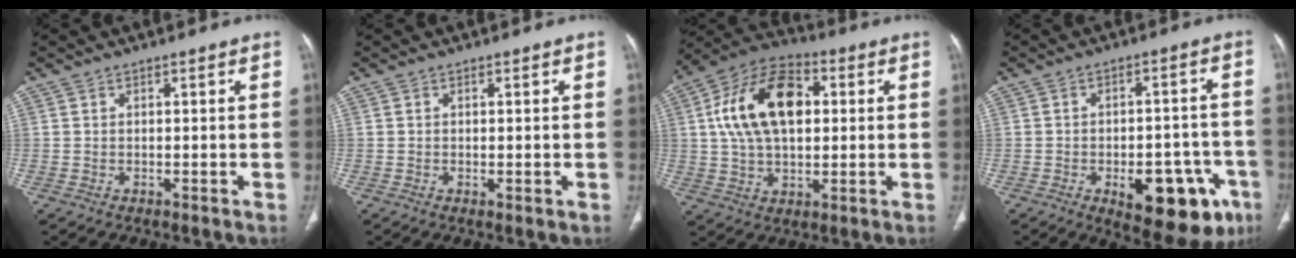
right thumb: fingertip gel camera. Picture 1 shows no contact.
{"total": 0.7, "force": [-0.1, 0.2, 0.7], "torque": [-0.016, -0.004, 0.000]}
{"total": 17.9, "force": [3.4, 10.9, 13.8], "torque": [-0.232, 0.017, 0.054]}
{"total": 17.0, "force": [-7.3, 8.1, 13.1], "torque": [-0.118, 0.031, -0.079]}